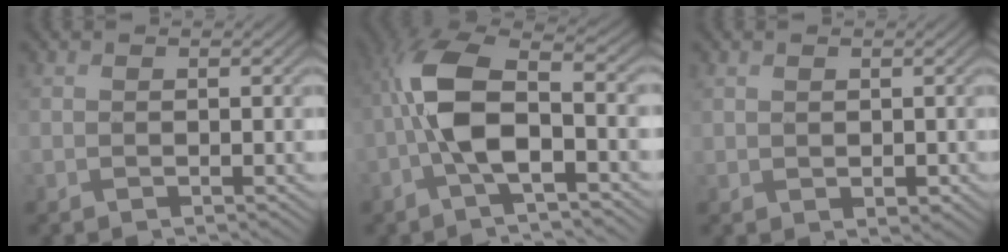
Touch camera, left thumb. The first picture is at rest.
{"total": 9.4, "force": [-2.0, 3.4, 8.5], "torque": [-0.172, 0.019, -0.050]}
{"total": 1.6, "force": [0.4, 1.1, 1.0], "torque": [-0.021, -0.005, 0.013]}